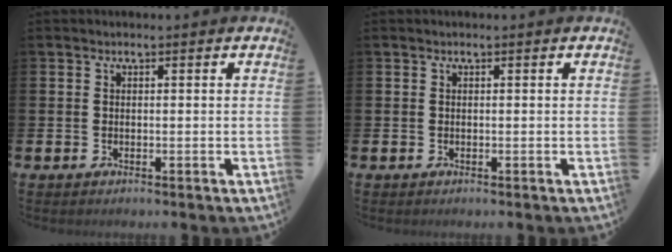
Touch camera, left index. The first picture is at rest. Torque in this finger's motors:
{"motor_torque": [0.00, 0.00, 0.02, 0.01]}